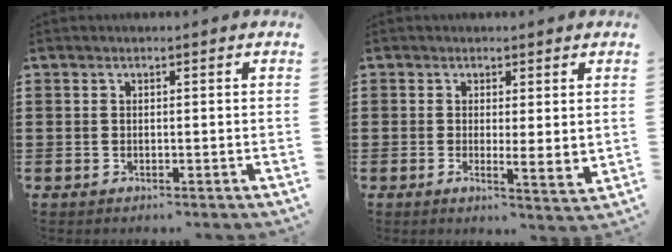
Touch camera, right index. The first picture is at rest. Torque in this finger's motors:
{"motor_torque": [-0.31, 0.17, 0.18, 0.01]}